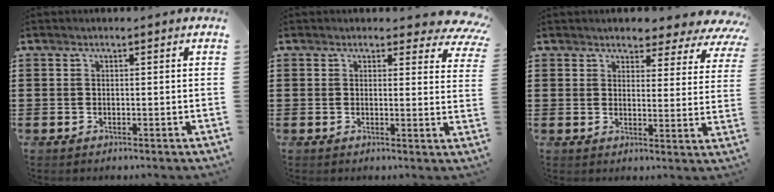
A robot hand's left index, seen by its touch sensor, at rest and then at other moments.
{"total": 3.3, "force": [2.8, 1.0, 1.3], "torque": [-0.021, -0.011, 0.047]}
{"total": 3.9, "force": [3.6, 1.1, 0.9], "torque": [-0.030, -0.023, 0.060]}